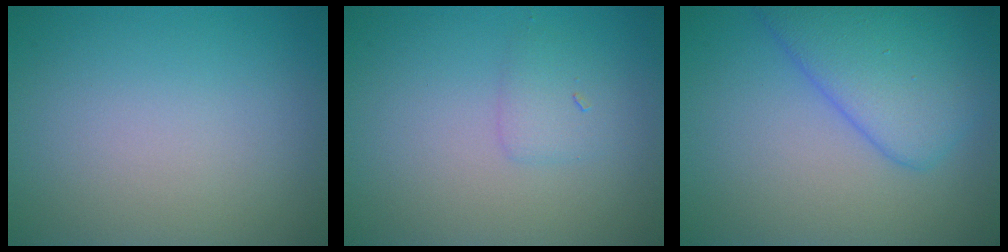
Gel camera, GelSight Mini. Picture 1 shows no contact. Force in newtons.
{"total": 1.5, "press": 1.5, "slide": 0.2}
{"total": 6.1, "press": 6.1, "slide": 0.1}